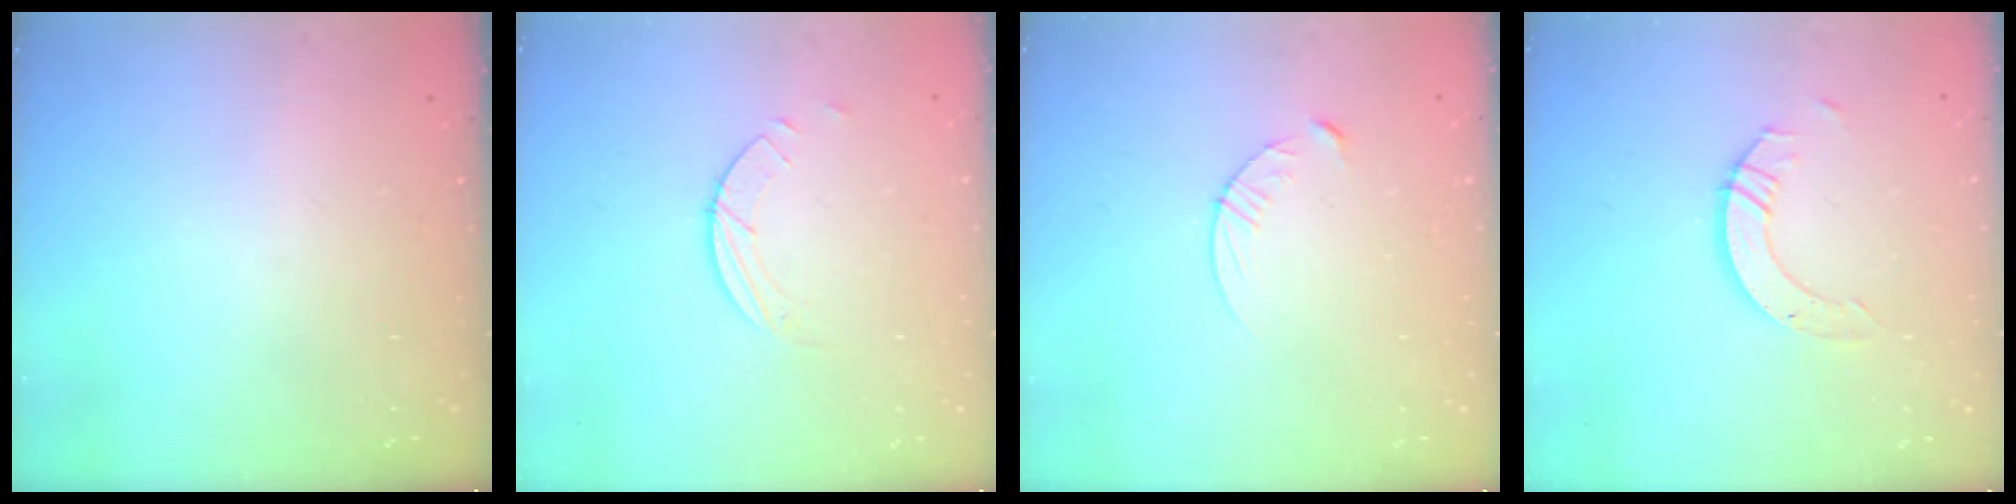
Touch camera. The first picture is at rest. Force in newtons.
{"total": 1.7, "press": 1.7, "slide": 0.2}
{"total": 4.6, "press": 4.6, "slide": 0.5}
{"total": 6.0, "press": 6.0, "slide": 0.4}